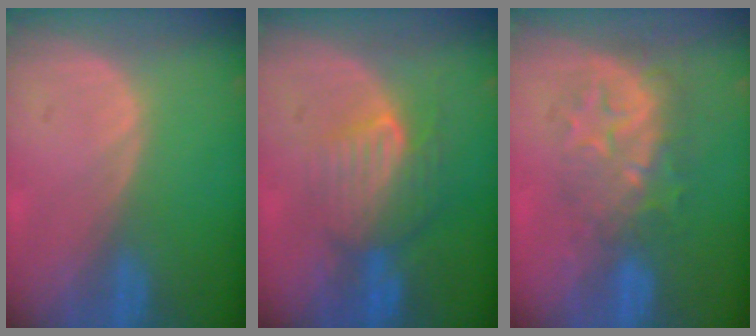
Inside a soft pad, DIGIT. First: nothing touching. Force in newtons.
{"total": 7.5, "press": 7.3, "slide": 1.6}
{"total": 8.8, "press": 7.7, "slide": 4.2}